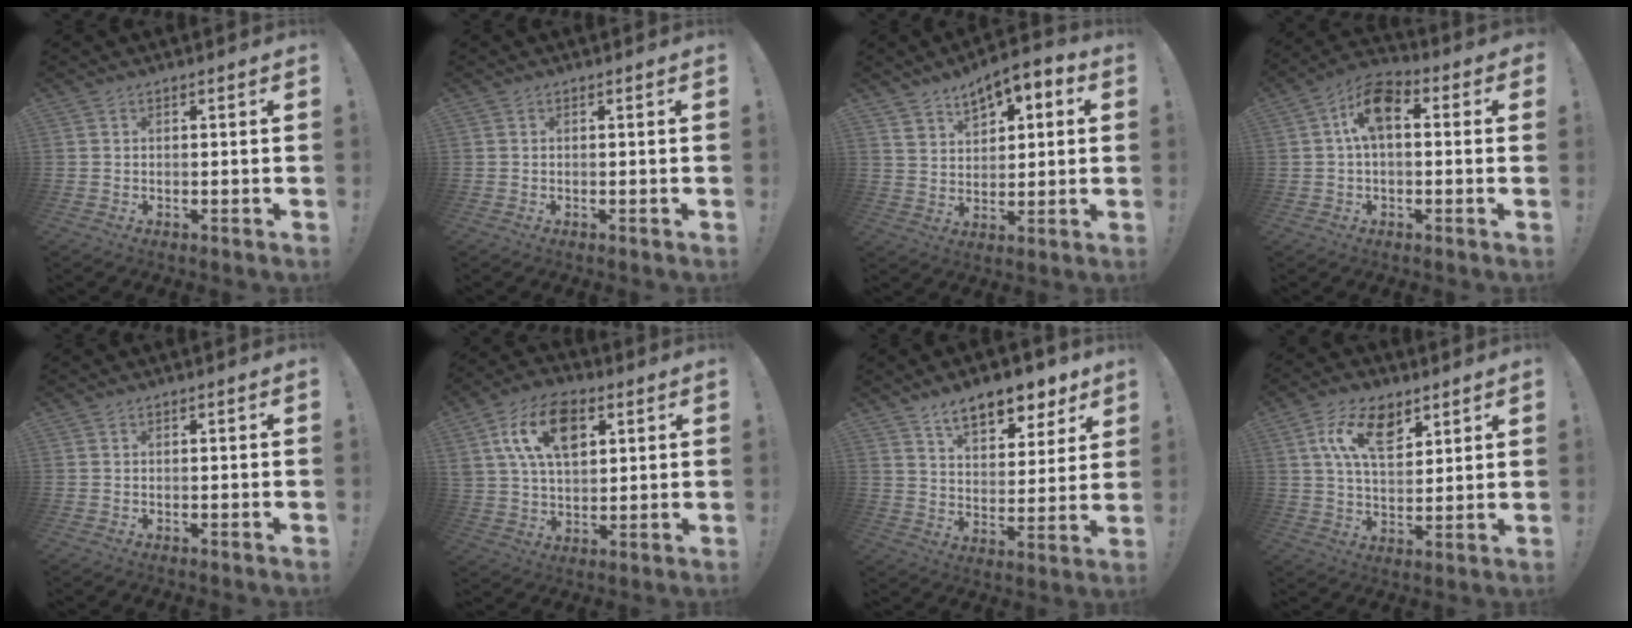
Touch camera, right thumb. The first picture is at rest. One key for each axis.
{"total": 0.0}
{"total": 8.4, "fx": 5.3, "fy": 5.3, "fz": 3.8, "tx": -0.056, "ty": -0.031, "tz": 0.097}
{"total": 10.3, "fx": 1.8, "fy": 6.0, "fz": 8.2, "tx": -0.136, "ty": 0.012, "tz": 0.036}
{"total": 0.0}
{"total": 16.3, "fx": 6.5, "fy": 10.5, "fz": 10.7, "tx": -0.178, "ty": -0.004, "tz": 0.123}
{"total": 12.8, "fx": 9.0, "fy": 6.1, "fz": 6.7, "tx": -0.097, "ty": -0.056, "tz": 0.159}
{"total": 13.9, "fx": 6.8, "fy": 7.5, "fz": 9.4, "tx": -0.168, "ty": -0.008, "tz": 0.128}